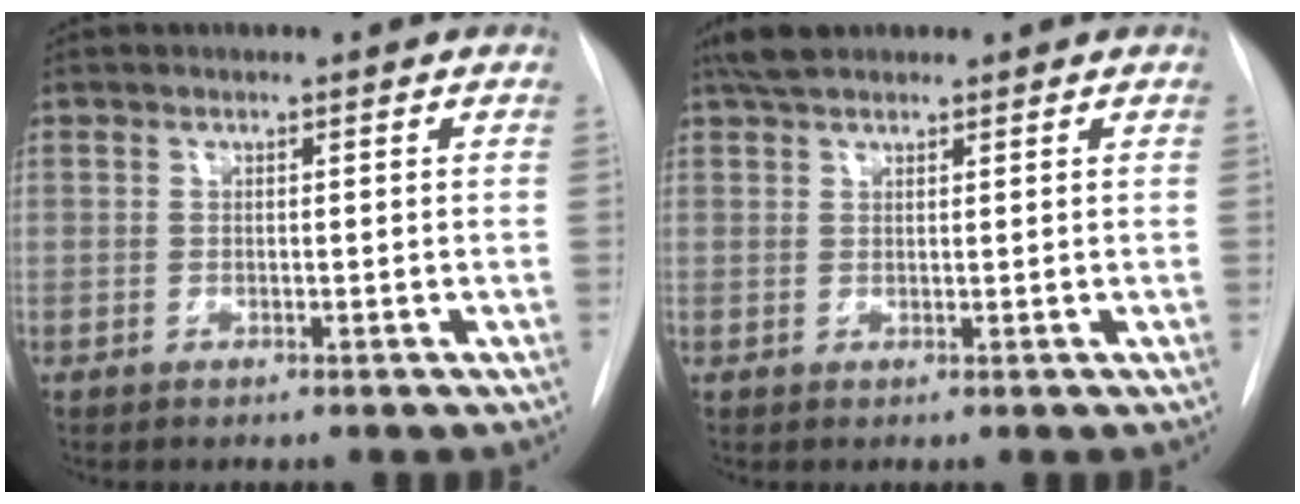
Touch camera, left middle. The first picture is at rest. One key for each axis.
{"total": 3.7, "fx": 3.1, "fy": 1.4, "fz": 1.6, "tx": -0.036, "ty": 0.016, "tz": 0.057}